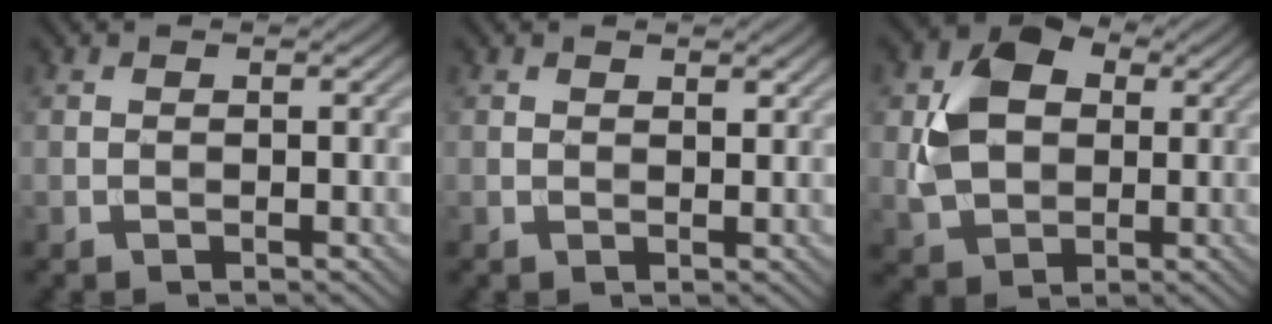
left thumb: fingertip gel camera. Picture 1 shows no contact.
{"total": 1.3, "force": [1.0, 0.6, 0.4], "torque": [-0.010, 0.000, 0.021]}
{"total": 7.5, "force": [1.3, 6.0, 4.4], "torque": [-0.097, 0.004, 0.026]}